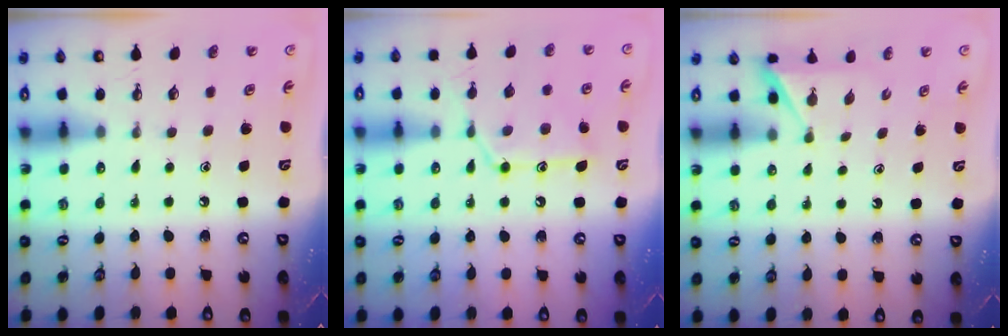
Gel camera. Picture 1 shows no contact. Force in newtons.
{"total": 14.1, "press": 14.1, "slide": 1.2}
{"total": 1.9, "press": 1.9, "slide": 0.2}